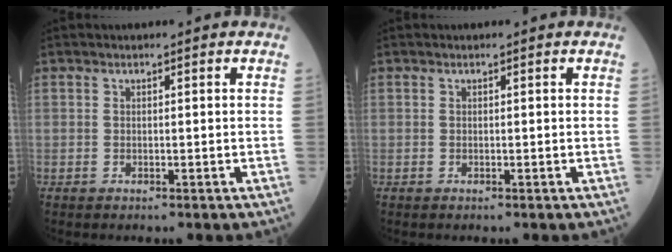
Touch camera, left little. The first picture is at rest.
{"total": 0.0}